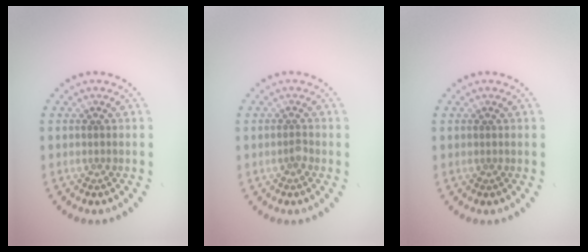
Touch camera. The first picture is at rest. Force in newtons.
{"total": 0.7, "press": 0.5, "slide": 0.6}
{"total": 0.0}